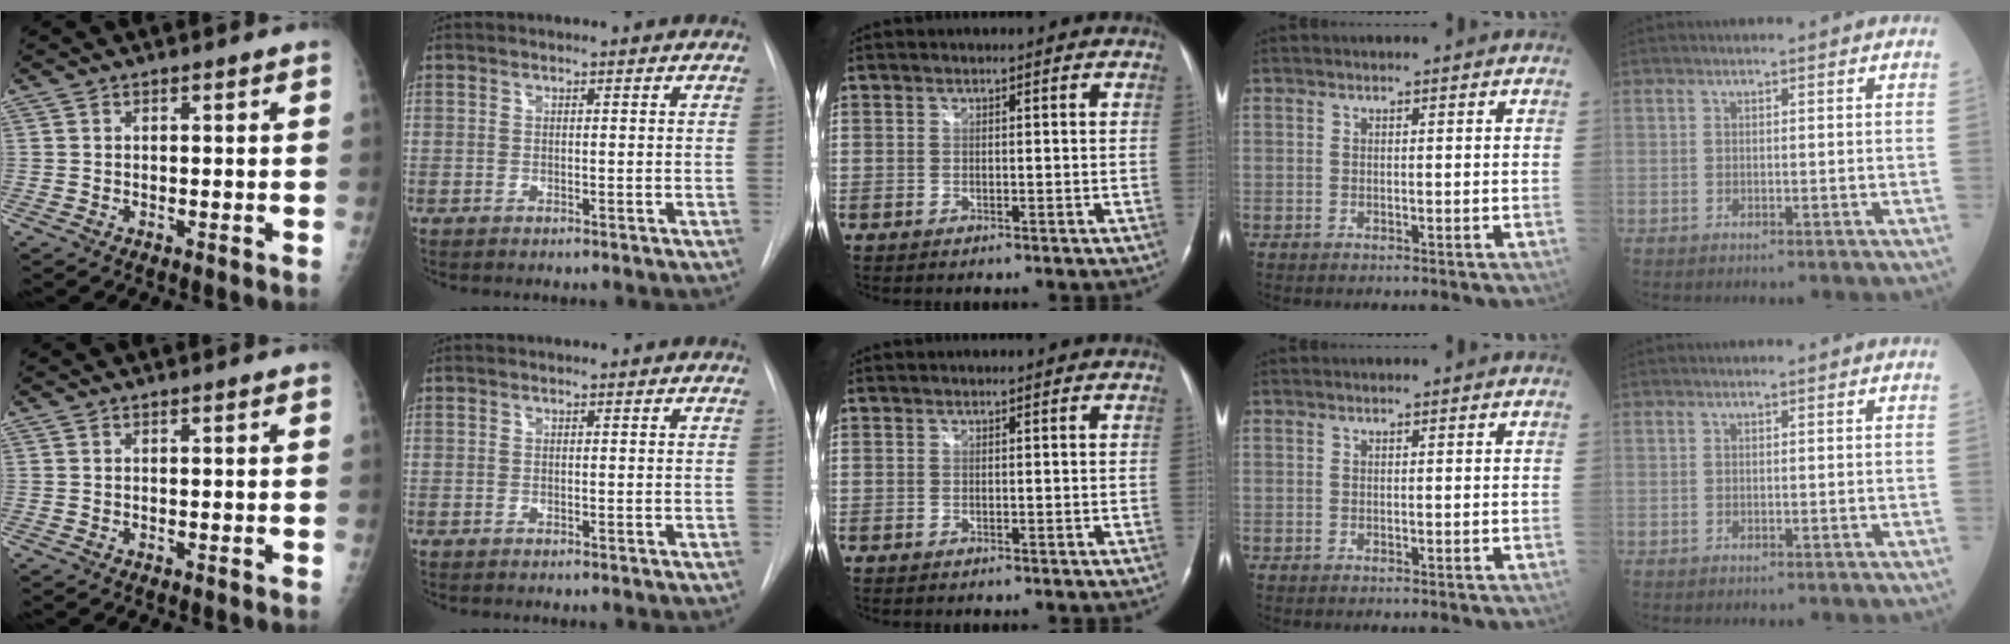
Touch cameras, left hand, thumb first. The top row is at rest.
{}